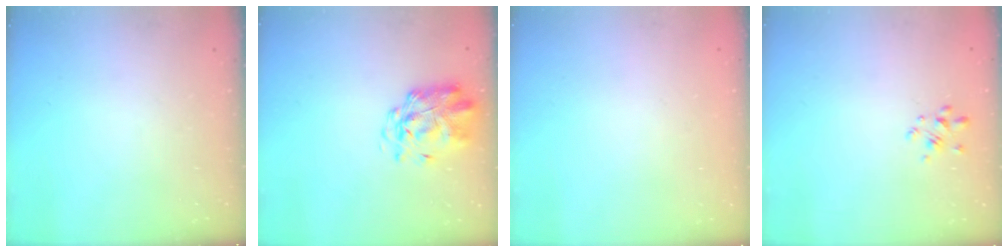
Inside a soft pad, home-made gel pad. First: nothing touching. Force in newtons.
{"total": 3.1, "press": 3.0, "slide": 0.7}
{"total": 1.9, "press": 1.9, "slide": 0.2}
{"total": 2.3, "press": 2.1, "slide": 0.8}